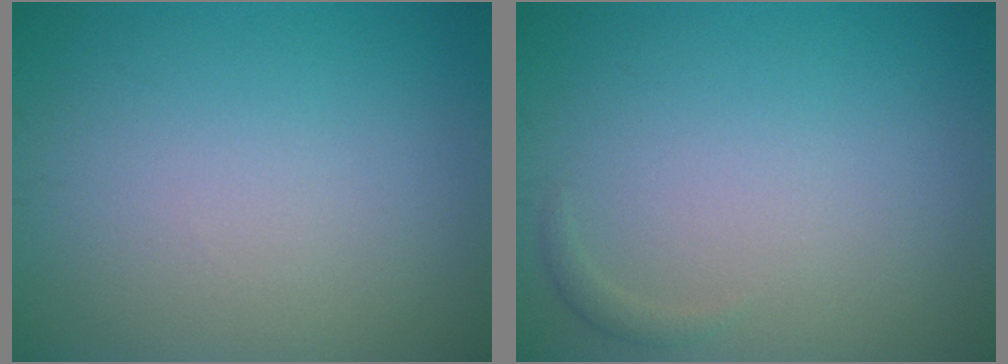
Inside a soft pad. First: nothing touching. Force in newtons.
{"total": 0.7, "press": 0.7, "slide": 0.1}